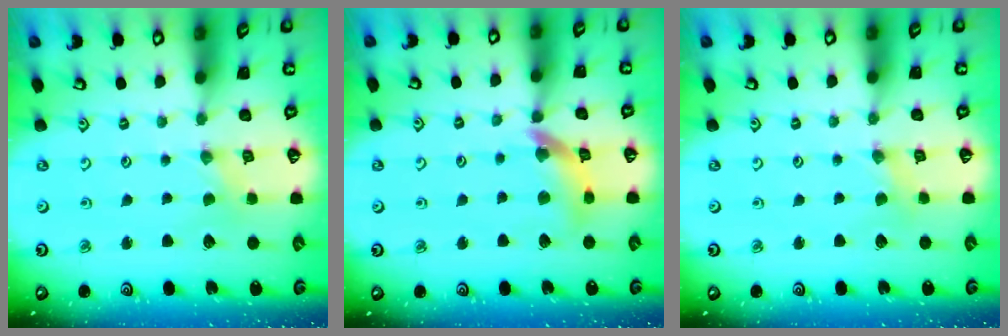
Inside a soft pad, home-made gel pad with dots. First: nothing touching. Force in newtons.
{"total": 11.4, "press": 11.3, "slide": 1.6}
{"total": 1.4, "press": 1.4, "slide": 0.3}